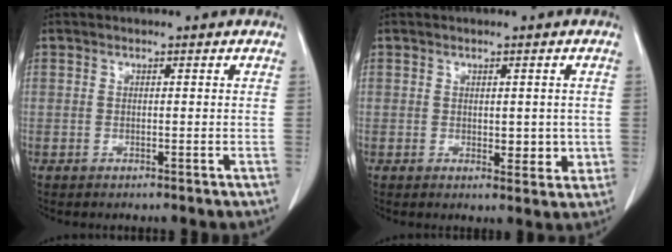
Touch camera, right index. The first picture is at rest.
{"total": 3.7, "force": [0.0, 2.0, 3.1], "torque": [-0.033, -0.007, 0.006]}